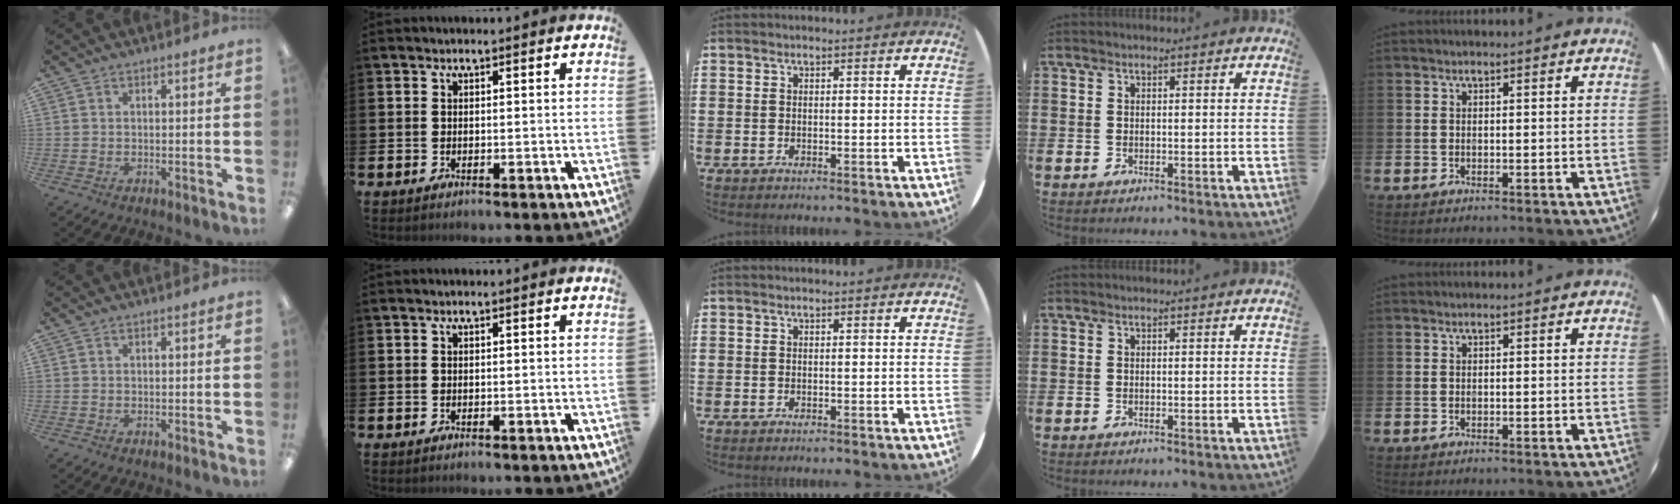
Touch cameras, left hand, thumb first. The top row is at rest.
{}